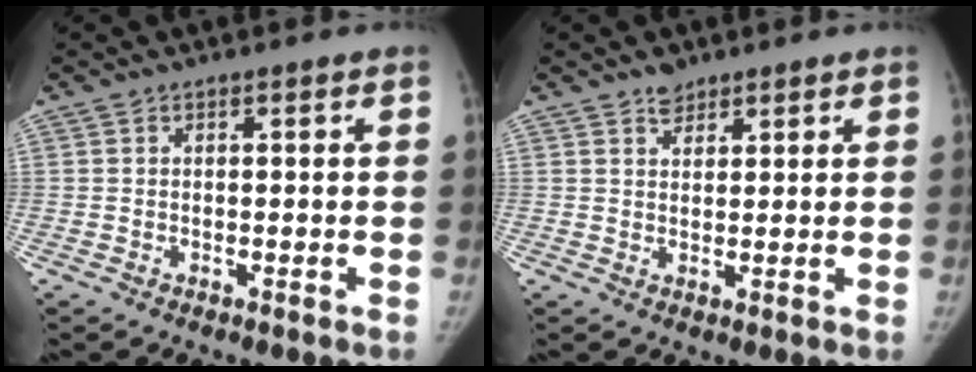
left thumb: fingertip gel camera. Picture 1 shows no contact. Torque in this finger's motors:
{"motor_torque": [0.10, -0.05, 0.56, -0.45, 0.00]}